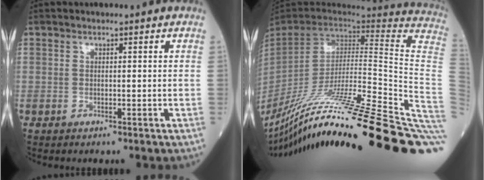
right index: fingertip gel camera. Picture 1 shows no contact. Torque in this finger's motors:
{"motor_torque": [-0.90, -1.25, 1.00, 0.21]}